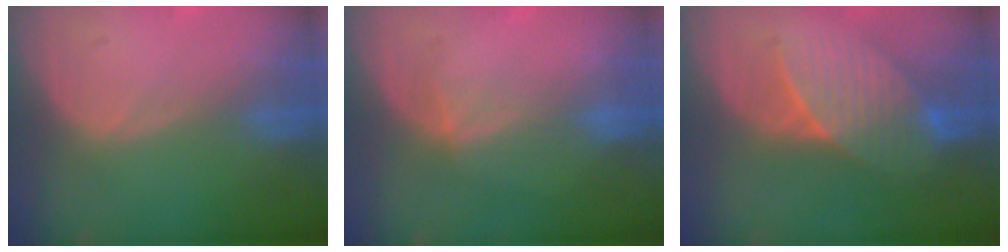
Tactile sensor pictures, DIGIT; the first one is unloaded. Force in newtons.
{"total": 2.7, "press": 2.4, "slide": 1.2}
{"total": 7.2, "press": 7.1, "slide": 1.1}